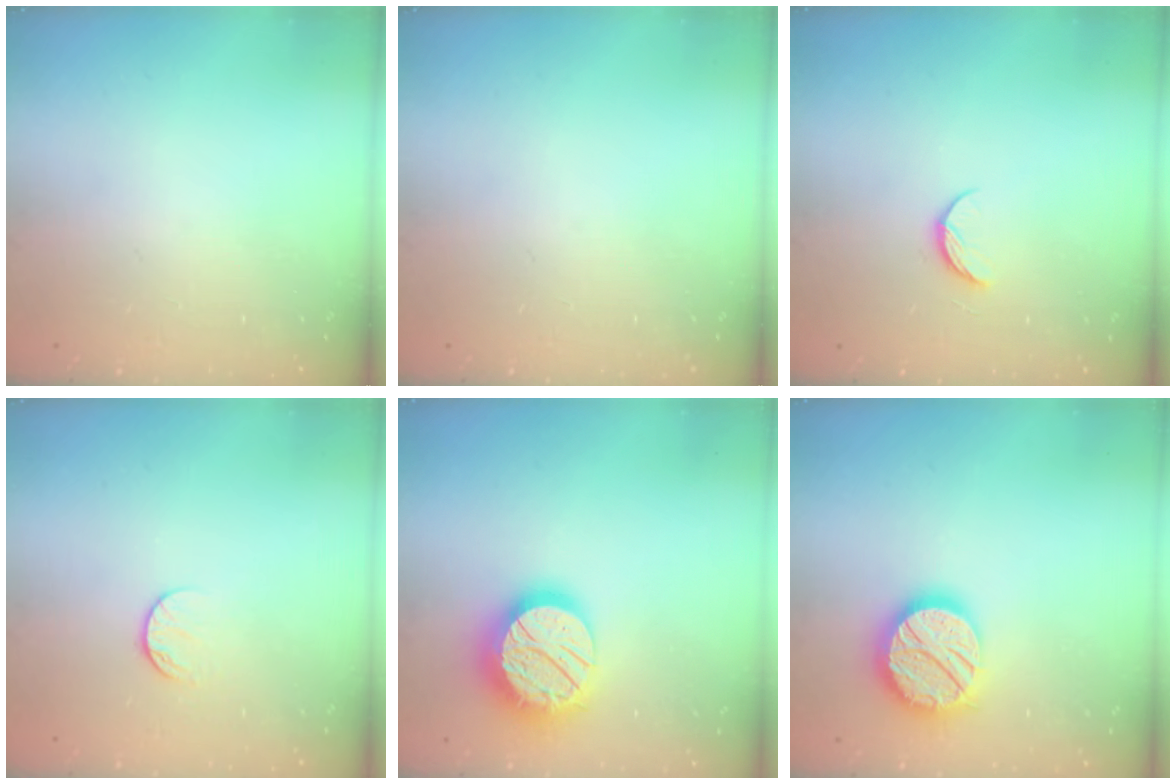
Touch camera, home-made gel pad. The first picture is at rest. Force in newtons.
{"total": 0.0}
{"total": 5.1, "press": 5.1, "slide": 0.6}
{"total": 7.5, "press": 7.5, "slide": 0.9}
{"total": 18.7, "press": 18.7, "slide": 1.1}
{"total": 16.8, "press": 16.7, "slide": 1.7}